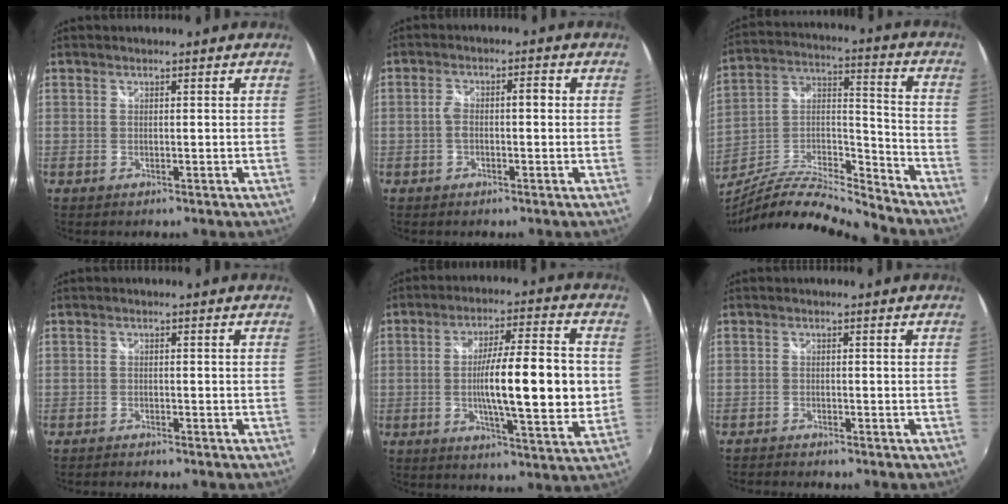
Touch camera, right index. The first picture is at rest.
{"total": 4.2, "force": [-0.6, 1.7, 3.7], "torque": [-0.068, 0.012, -0.011]}
{"total": 16.3, "force": [-14.4, 1.8, 7.4], "torque": [-0.146, 0.006, -0.266]}
{"total": 2.2, "force": [-2.2, 0.1, 0.5], "torque": [-0.025, -0.009, -0.039]}
{"total": 15.3, "force": [-0.7, 2.3, 15.2], "torque": [-0.245, -0.005, -0.010]}
{"total": 2.5, "force": [-2.4, 0.2, 0.4], "torque": [-0.024, -0.011, -0.047]}